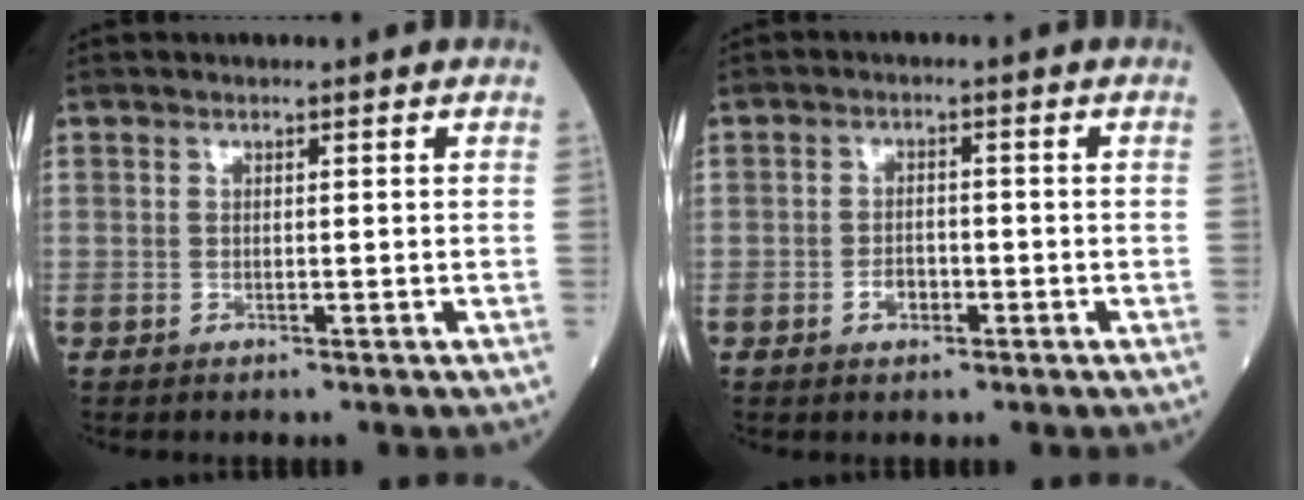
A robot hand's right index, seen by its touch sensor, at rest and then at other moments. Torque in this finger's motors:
{"motor_torque": [0.38, -0.09, 0.13, 0.04]}